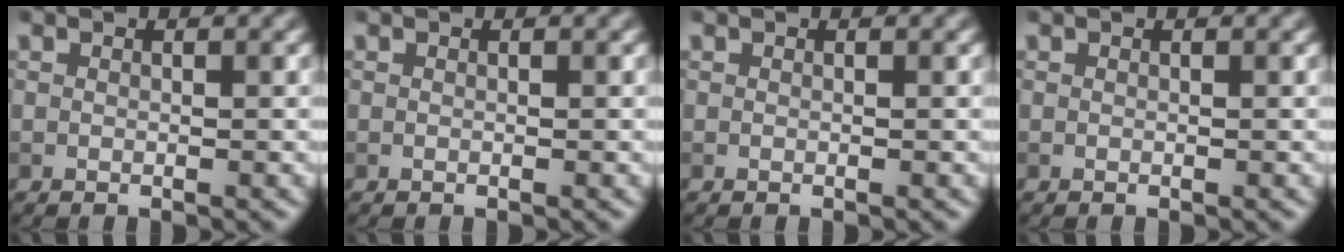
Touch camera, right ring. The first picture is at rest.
{"total": 0.0}
{"total": 0.0}
{"total": 0.0}